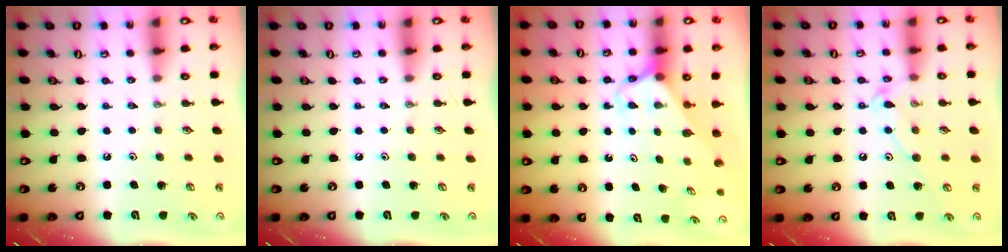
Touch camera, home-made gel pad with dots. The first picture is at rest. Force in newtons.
{"total": 0.0}
{"total": 2.7, "press": 2.7, "slide": 0.1}
{"total": 11.8, "press": 11.7, "slide": 1.0}